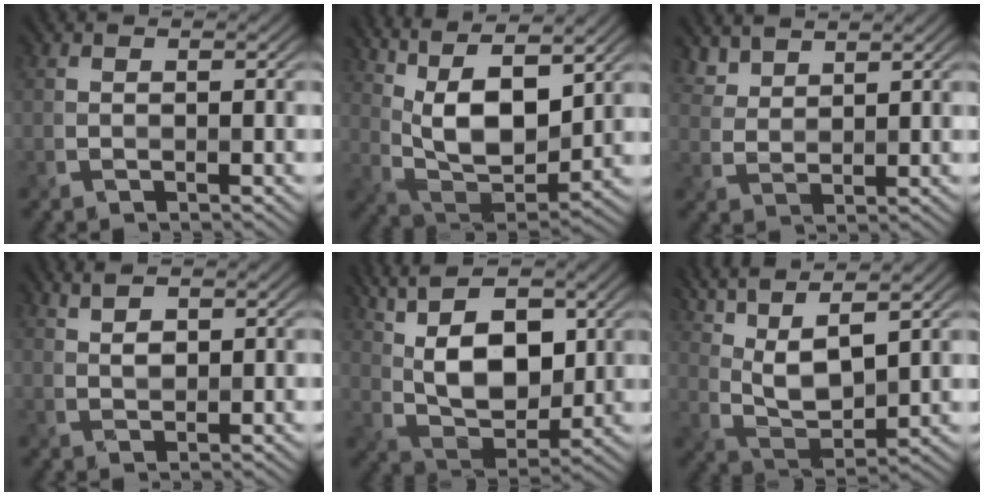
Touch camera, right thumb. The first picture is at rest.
{"total": 14.7, "force": [6.8, 5.9, 11.6], "torque": [-0.243, 0.013, 0.125]}
{"total": 3.7, "force": [3.2, 1.2, 1.4], "torque": [-0.038, -0.006, 0.082]}
{"total": 2.2, "force": [1.3, 0.9, 1.5], "torque": [-0.029, -0.002, 0.030]}
{"total": 13.3, "force": [5.1, 6.5, 10.4], "torque": [-0.209, 0.005, 0.096]}
{"total": 12.0, "force": [6.7, 3.6, 9.3], "torque": [-0.217, 0.017, 0.127]}